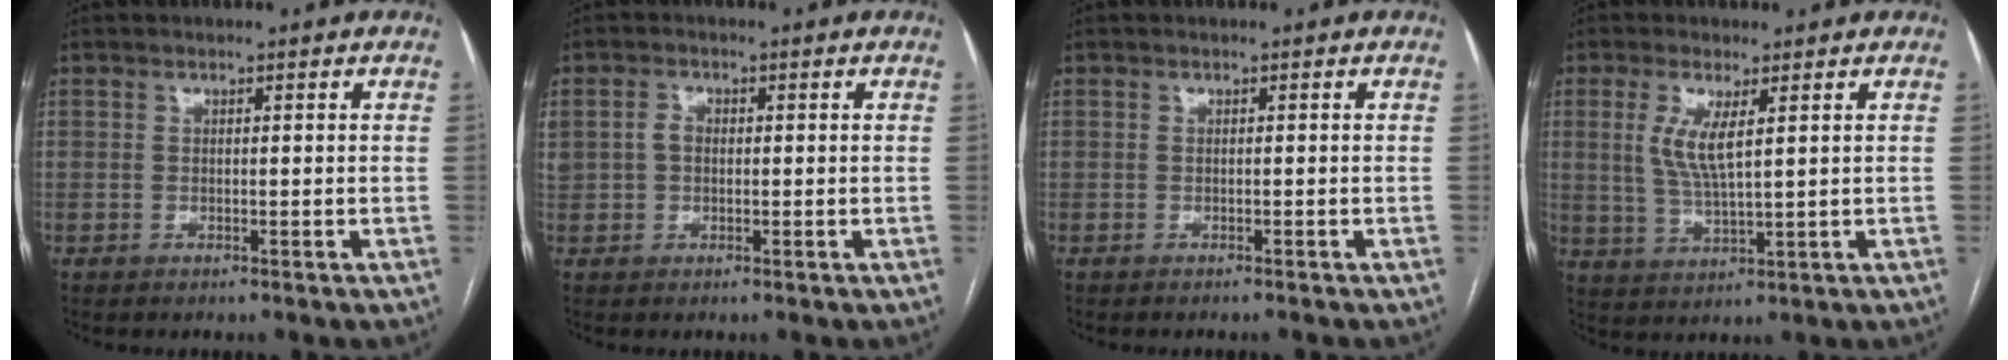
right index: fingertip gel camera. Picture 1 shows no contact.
{"total": 3.6, "force": [0.3, 2.8, 2.3], "torque": [-0.059, 0.019, 0.009]}
{"total": 0.9, "force": [-0.9, -0.3, 0.3], "torque": [-0.002, 0.001, -0.013]}
{"total": 5.8, "force": [1.8, 1.1, 5.4], "torque": [-0.118, -0.005, 0.042]}